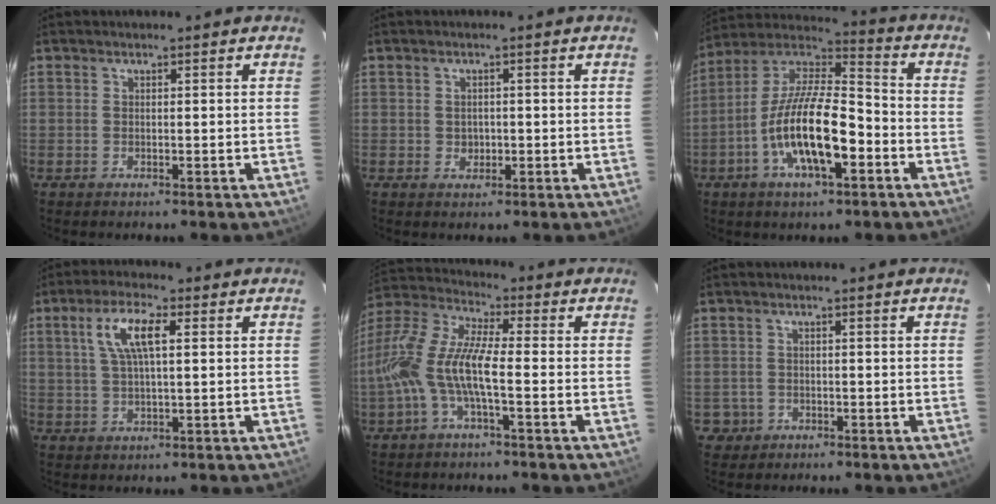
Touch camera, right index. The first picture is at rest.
{"total": 2.4, "force": [-0.1, 2.2, 0.8], "torque": [-0.012, 0.004, 0.004]}
{"total": 17.2, "force": [-5.9, 5.9, 15.0], "torque": [-0.287, -0.001, -0.113]}
{"total": 7.6, "force": [2.3, 2.3, 6.8], "torque": [-0.133, 0.012, 0.046]}
{"total": 12.4, "force": [-2.7, 2.8, 11.8], "torque": [-0.247, 0.008, -0.056]}
{"total": 3.2, "force": [-0.9, 3.0, 0.2], "torque": [-0.010, 0.012, -0.009]}